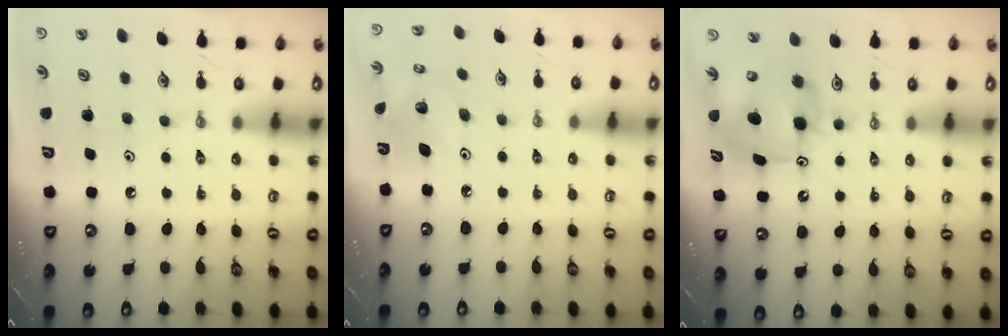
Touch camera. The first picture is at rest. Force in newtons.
{"total": 5.7, "press": 5.7, "slide": 0.2}
{"total": 9.1, "press": 9.1, "slide": 0.5}